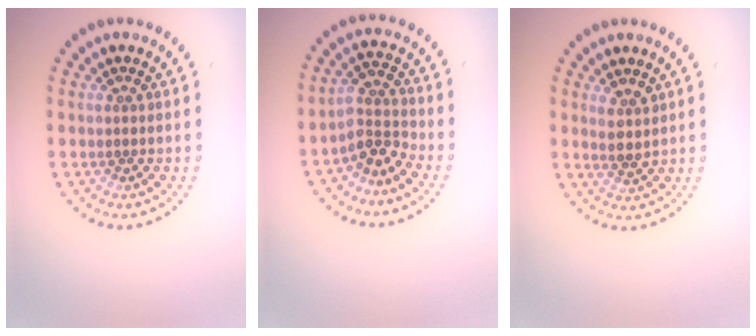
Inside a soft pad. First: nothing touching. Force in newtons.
{"total": 3.1, "press": 2.2, "slide": 2.2}
{"total": 1.8, "press": 1.6, "slide": 0.9}